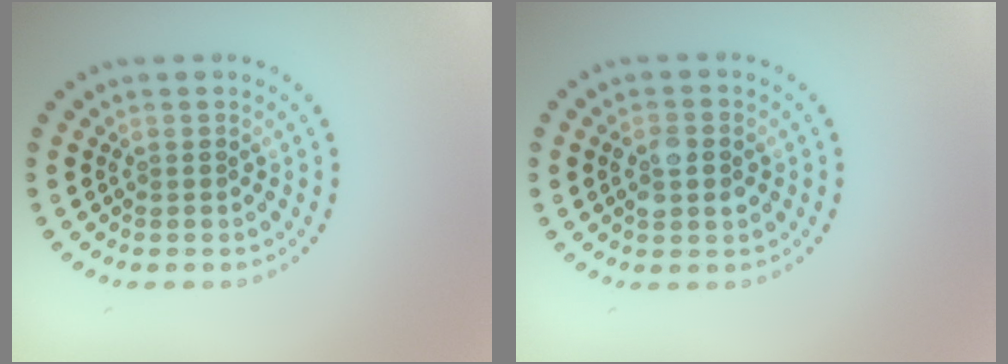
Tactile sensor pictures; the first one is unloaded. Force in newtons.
{"total": 2.8, "press": 2.8, "slide": 0.2}